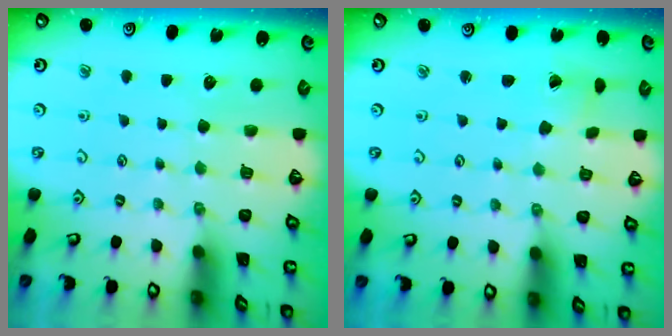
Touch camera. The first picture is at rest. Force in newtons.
{"total": 2.5, "press": 2.5, "slide": 0.1}